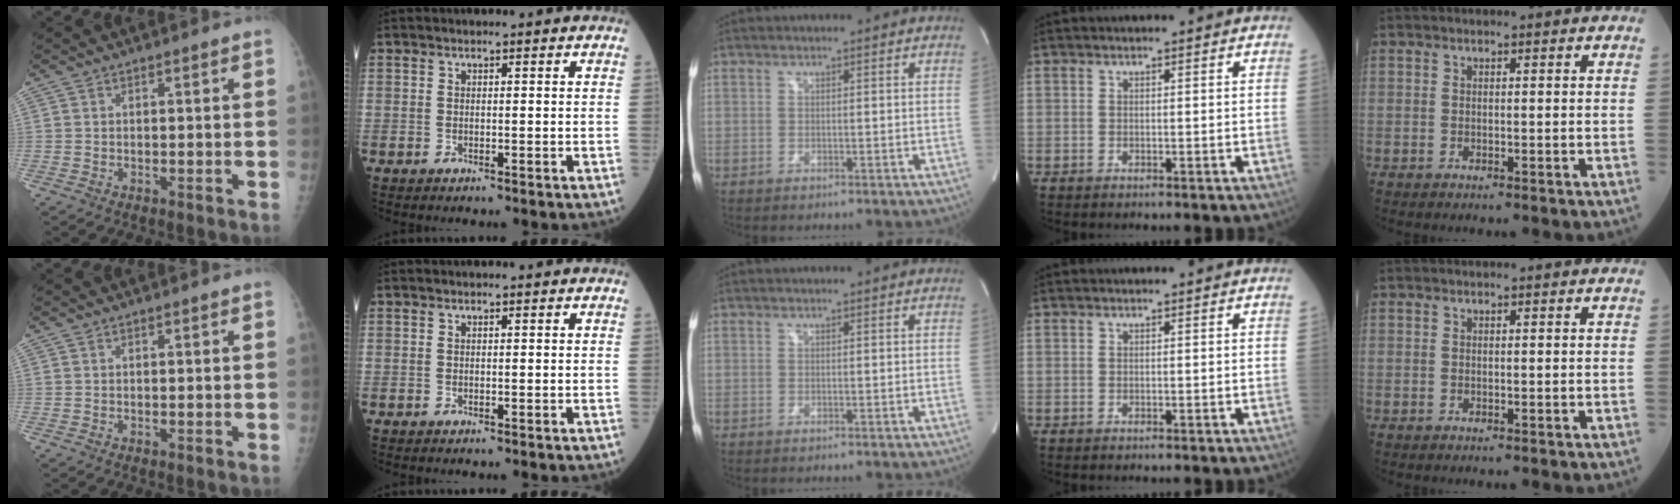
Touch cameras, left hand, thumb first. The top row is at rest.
{}